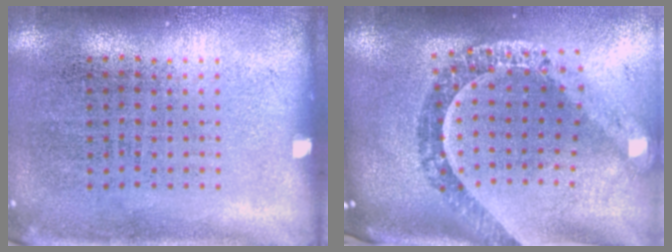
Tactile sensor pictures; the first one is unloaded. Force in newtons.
{"total": 2.1, "press": 1.8, "slide": 1.2}